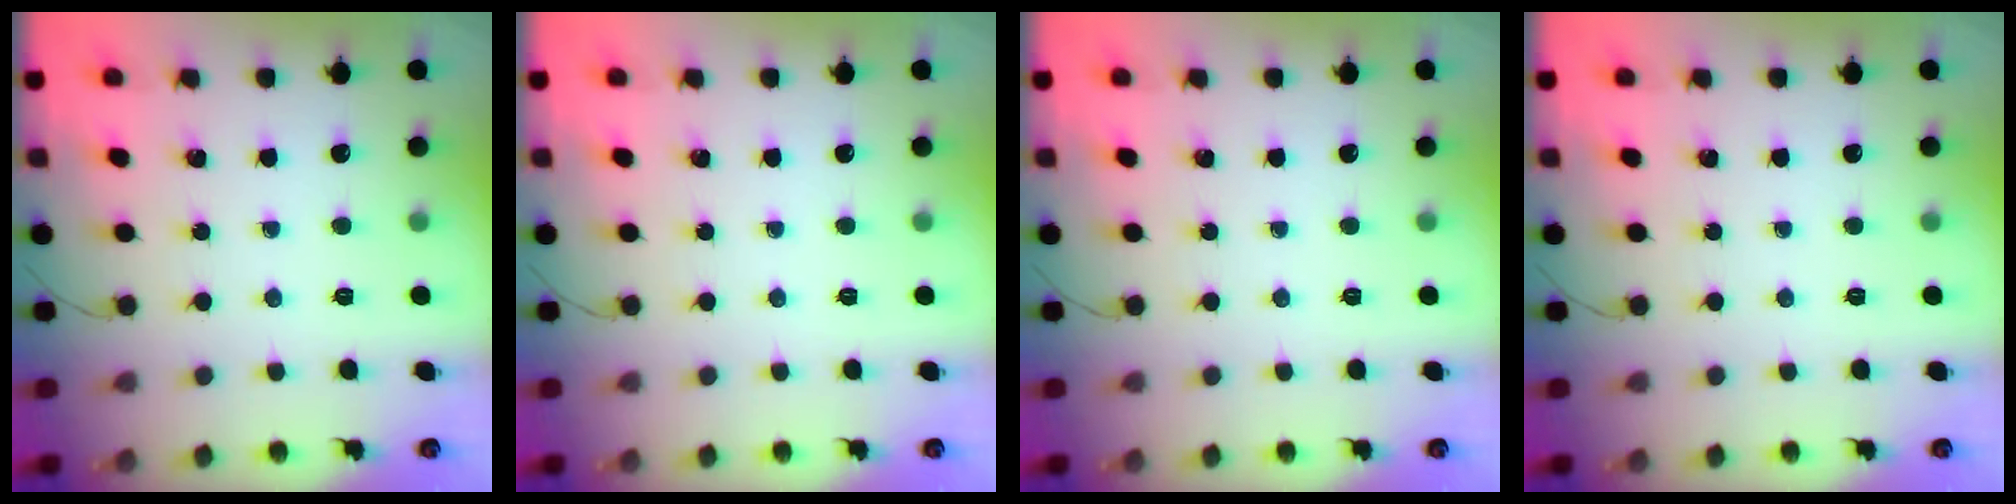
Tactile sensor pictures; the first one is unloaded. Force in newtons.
{"total": 0.0}
{"total": 0.0}
{"total": 0.0}